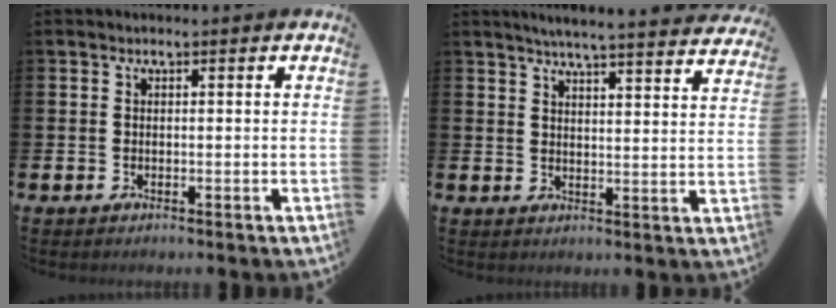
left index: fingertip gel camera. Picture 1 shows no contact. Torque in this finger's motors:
{"motor_torque": [0.69, -1.45, 0.27, 0.03]}